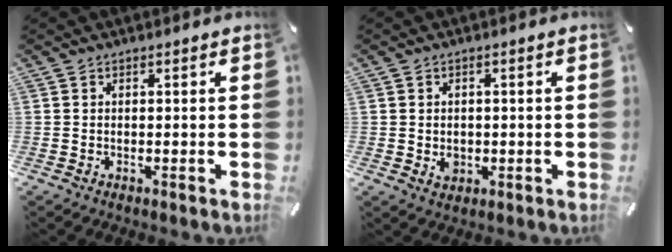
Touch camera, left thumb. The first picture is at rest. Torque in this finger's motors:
{"motor_torque": [0.05, -0.13, 0.12, 0.14, 0.01]}